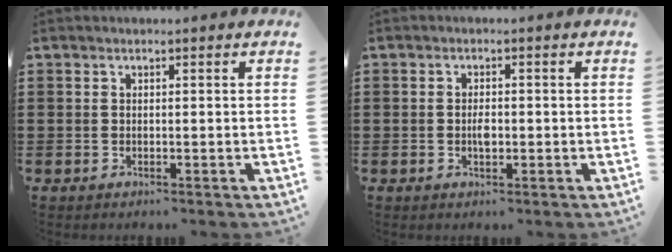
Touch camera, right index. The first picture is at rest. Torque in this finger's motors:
{"motor_torque": [0.50, -0.04, 0.07, 0.03]}